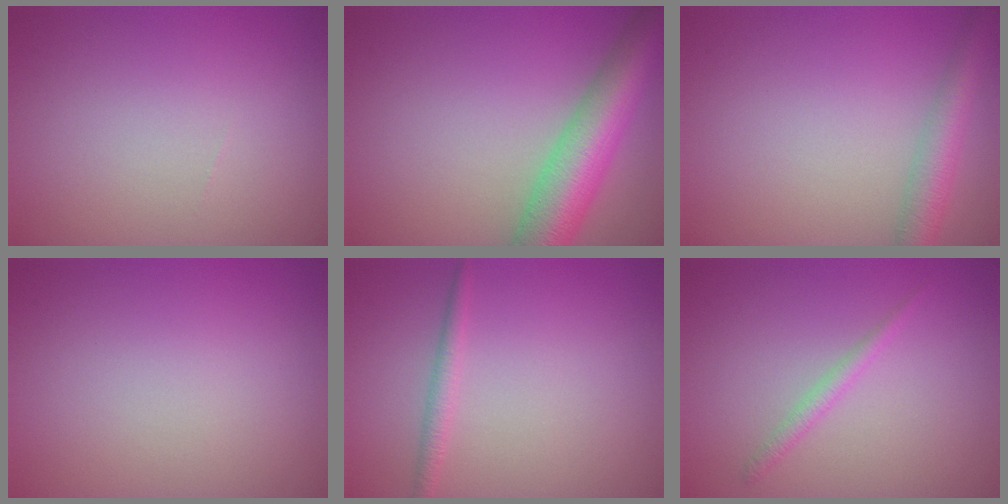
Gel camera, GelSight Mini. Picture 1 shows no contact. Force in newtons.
{"total": 8.0, "press": 8.0, "slide": 0.4}
{"total": 3.5, "press": 3.5, "slide": 0.2}
{"total": 0.0}
{"total": 1.3, "press": 1.3, "slide": 0.1}
{"total": 1.1, "press": 1.1, "slide": 0.1}